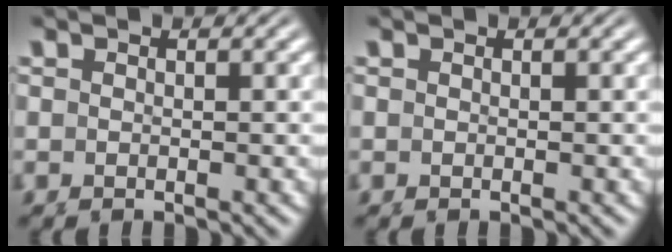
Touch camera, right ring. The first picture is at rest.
{"total": 0.0}